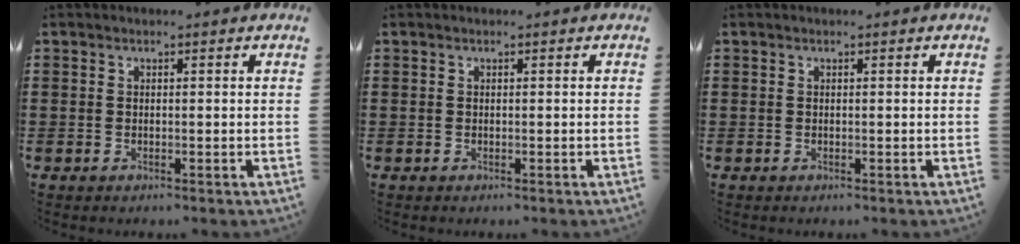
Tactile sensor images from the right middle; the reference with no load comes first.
{"total": 0.0}
{"total": 0.0}